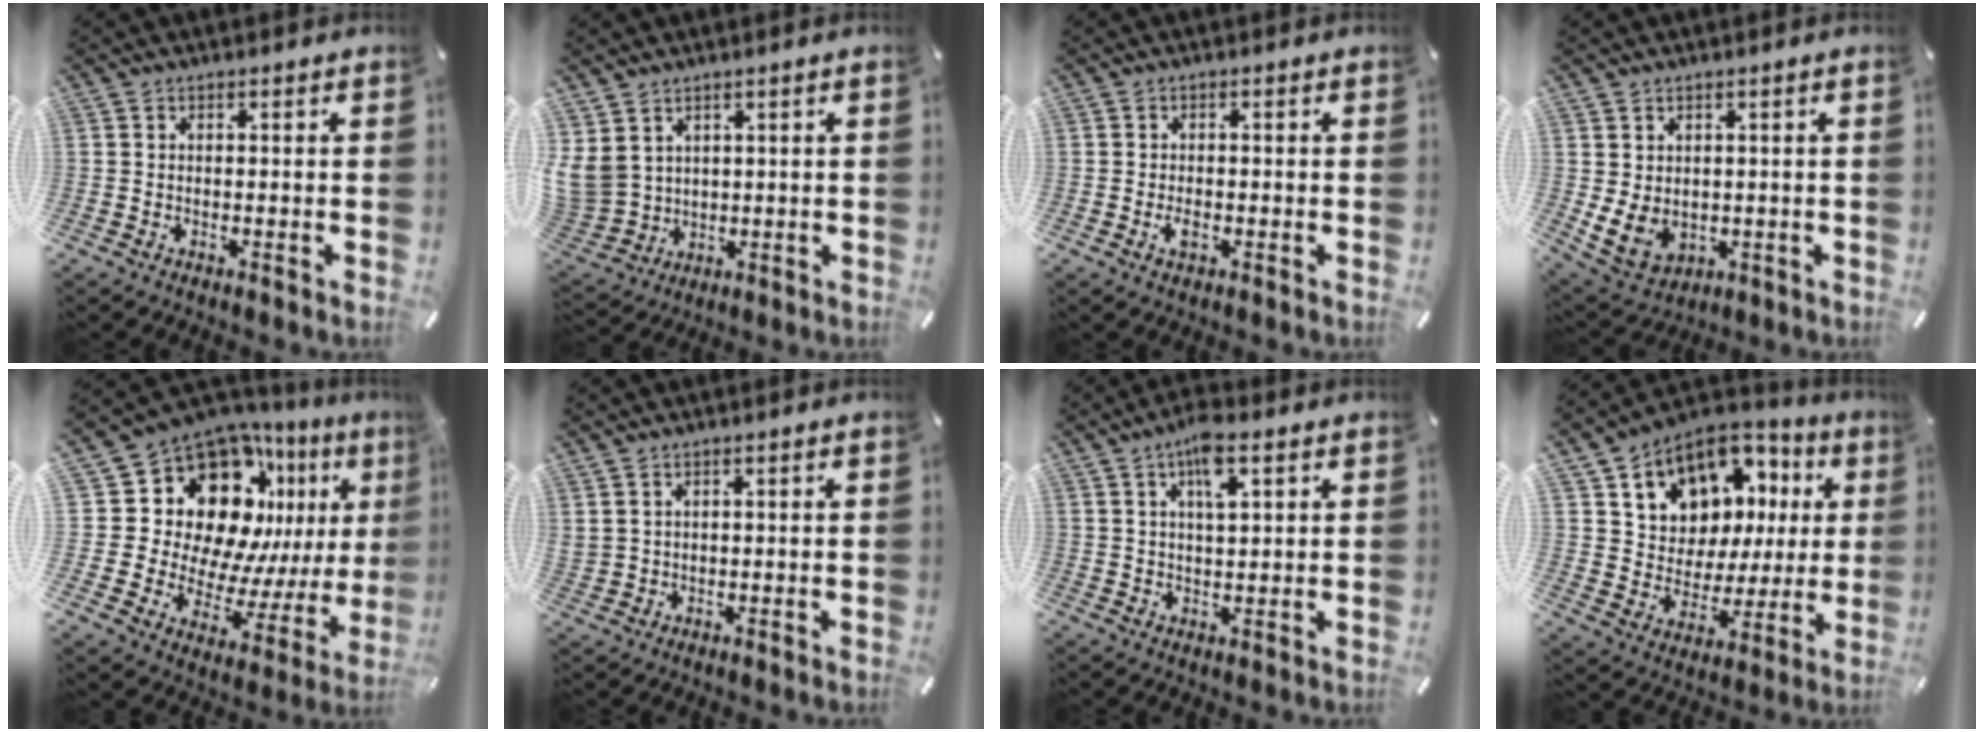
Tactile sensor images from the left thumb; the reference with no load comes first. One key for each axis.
{"total": 8.1, "fx": 3.2, "fy": 7.1, "fz": 2.3, "tx": -0.089, "ty": -0.021, "tz": 0.061}
{"total": 2.2, "fx": -0.8, "fy": 1.2, "fz": 1.7, "tx": -0.038, "ty": 0.000, "tz": -0.016}
{"total": 6.3, "fx": 1.1, "fy": 5.4, "fz": 3.0, "tx": -0.070, "ty": -0.006, "tz": 0.025}
{"total": 19.7, "fx": 9.9, "fy": 13.6, "fz": 10.3, "tx": -0.166, "ty": -0.109, "tz": 0.195}
{"total": 1.5, "fx": 1.2, "fy": 0.8, "fz": 0.5, "tx": -0.012, "ty": -0.002, "tz": 0.022}
{"total": 6.7, "fx": 3.4, "fy": 2.3, "fz": 5.3, "tx": -0.097, "ty": 0.001, "tz": 0.055}
{"total": 10.9, "fx": 5.9, "fy": 8.9, "fz": 2.4, "tx": -0.057, "ty": -0.056, "tz": 0.113}